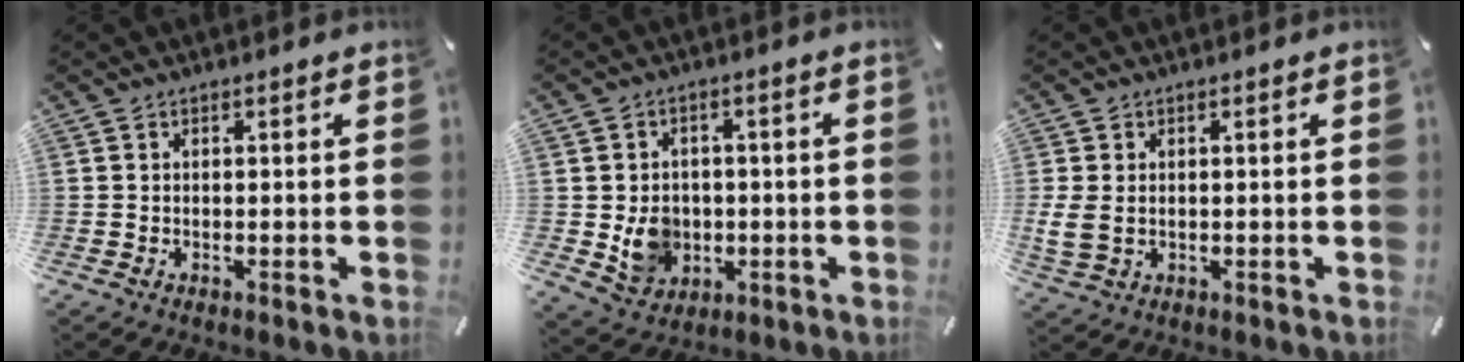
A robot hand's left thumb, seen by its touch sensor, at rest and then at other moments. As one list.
[{"total": 7.5, "force": [-0.9, 6.9, 2.9], "torque": [-0.056, 0.006, -0.014]}, {"total": 4.3, "force": [0.3, 3.1, 3.0], "torque": [-0.069, 0.002, 0.006]}]